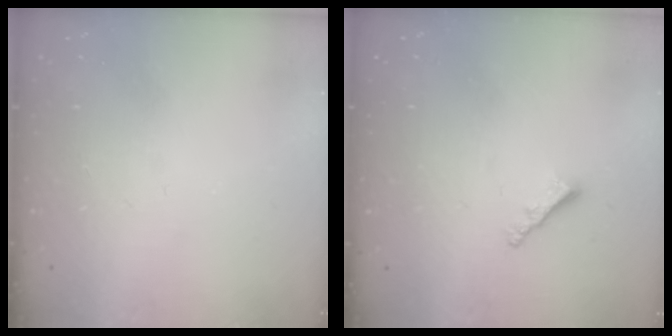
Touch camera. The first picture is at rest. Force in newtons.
{"total": 1.9, "press": 1.9, "slide": 0.5}